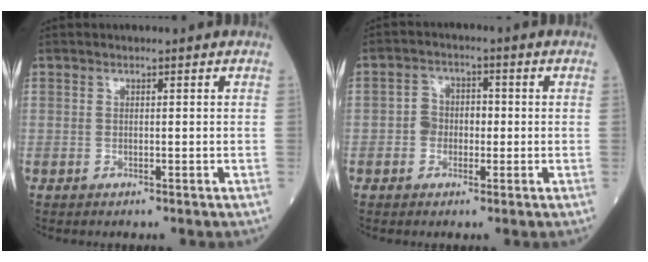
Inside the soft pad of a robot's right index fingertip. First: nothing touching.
{"total": 3.7, "force": [-0.6, 3.1, 2.0], "torque": [-0.032, 0.017, -0.016]}